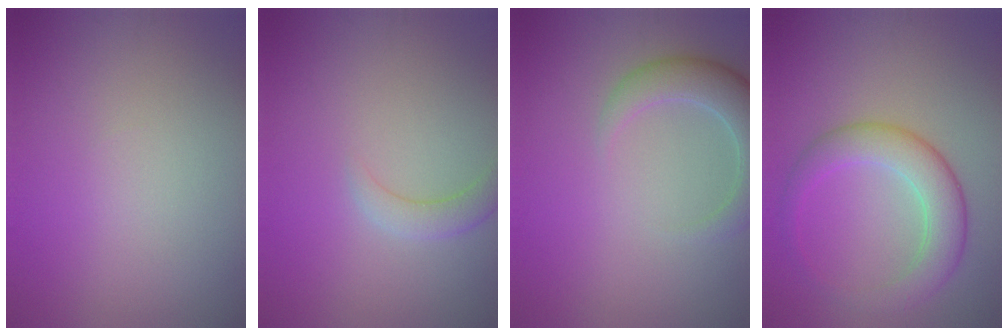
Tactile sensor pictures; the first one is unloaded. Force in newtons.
{"total": 1.9, "press": 1.9, "slide": 0.2}
{"total": 4.2, "press": 4.2, "slide": 0.5}
{"total": 4.8, "press": 4.8, "slide": 0.1}